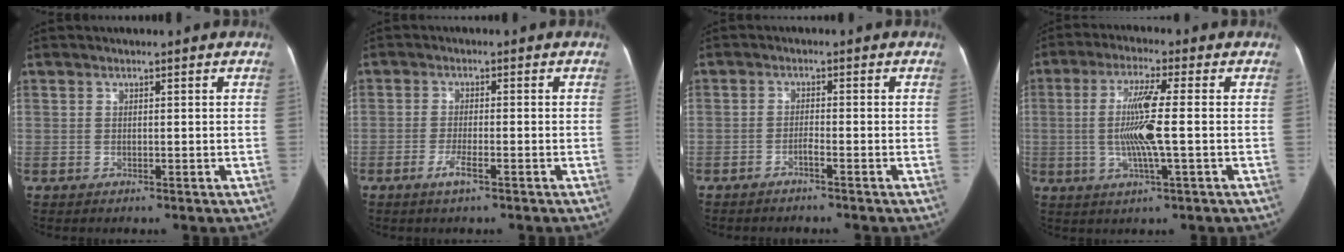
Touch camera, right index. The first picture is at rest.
{"total": 2.9, "force": [-1.7, 0.3, 2.3], "torque": [-0.047, -0.002, -0.033]}
{"total": 1.6, "force": [-1.3, -0.1, 0.9], "torque": [-0.017, 0.004, -0.026]}
{"total": 8.9, "force": [-0.5, 0.2, 8.9], "torque": [-0.175, 0.001, -0.015]}